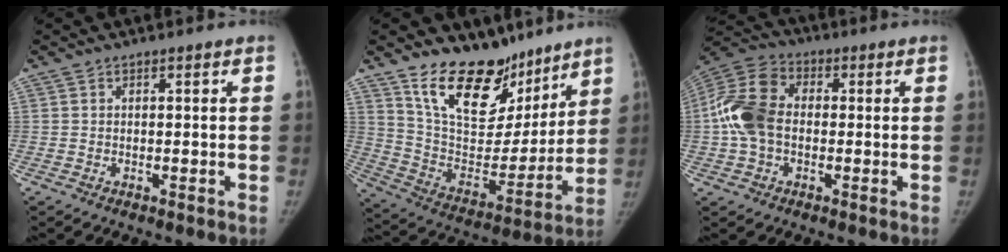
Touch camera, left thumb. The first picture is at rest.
{"total": 21.0, "force": [15.4, 10.9, 9.2], "torque": [-0.093, -0.096, 0.263]}
{"total": 13.7, "force": [-0.4, 9.6, 9.8], "torque": [-0.205, 0.035, -0.015]}